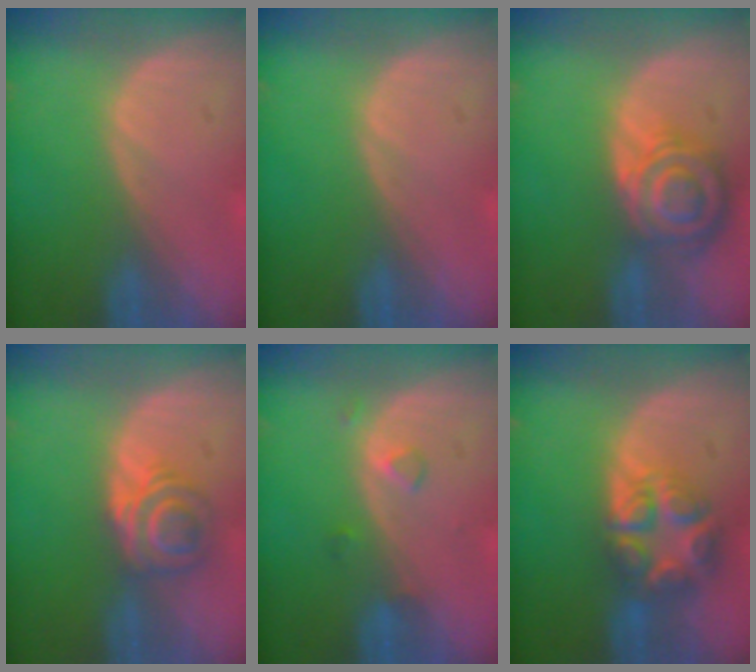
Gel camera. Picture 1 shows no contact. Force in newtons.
{"total": 0.0}
{"total": 8.2, "press": 7.1, "slide": 4.1}
{"total": 6.1, "press": 5.2, "slide": 3.2}
{"total": 1.8, "press": 1.8, "slide": 0.1}
{"total": 8.0, "press": 7.0, "slide": 3.9}